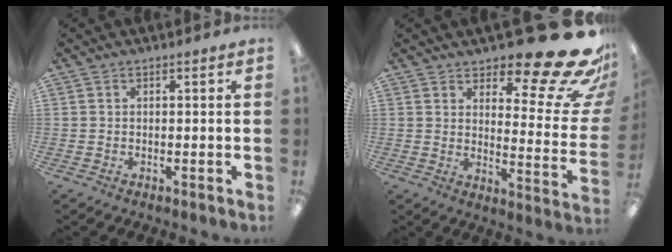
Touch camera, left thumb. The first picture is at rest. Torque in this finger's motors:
{"motor_torque": [0.37, 0.42, -0.04, -0.34, 0.05]}